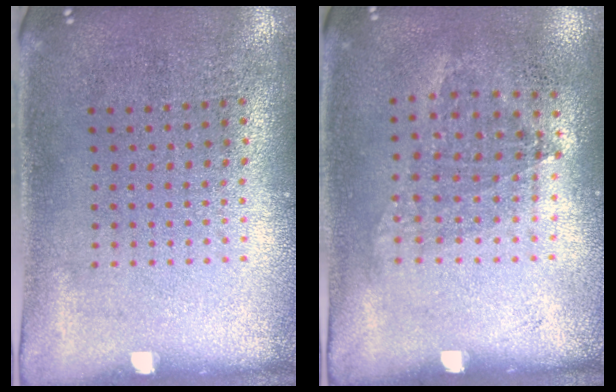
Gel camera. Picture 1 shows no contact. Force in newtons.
{"total": 1.0, "press": 0.8, "slide": 0.6}